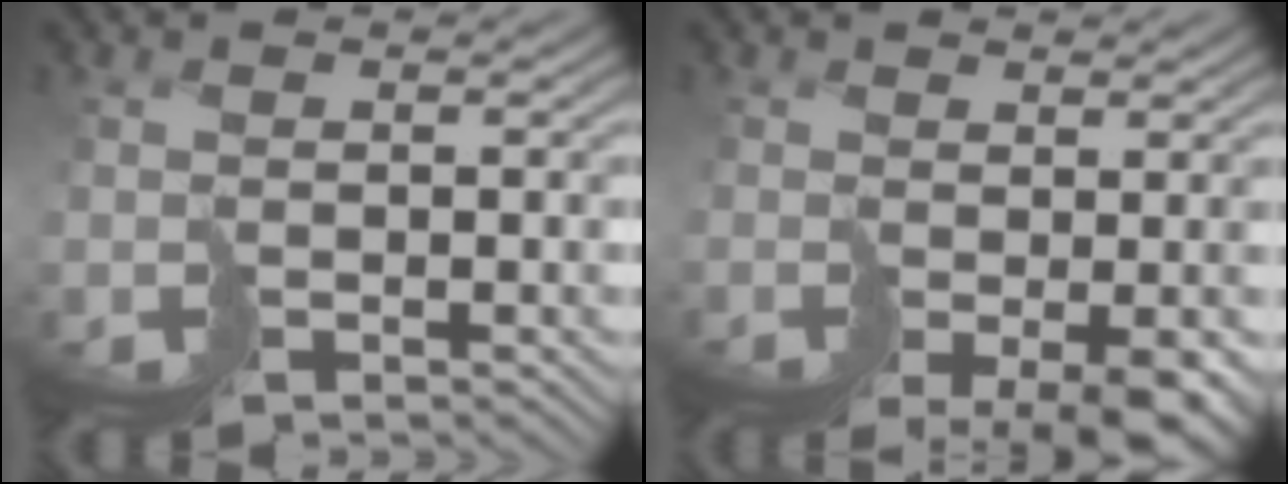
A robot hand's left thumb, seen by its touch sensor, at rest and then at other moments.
{"total": 7.7, "force": [-3.4, 3.4, 5.9], "torque": [-0.105, -0.033, -0.027]}